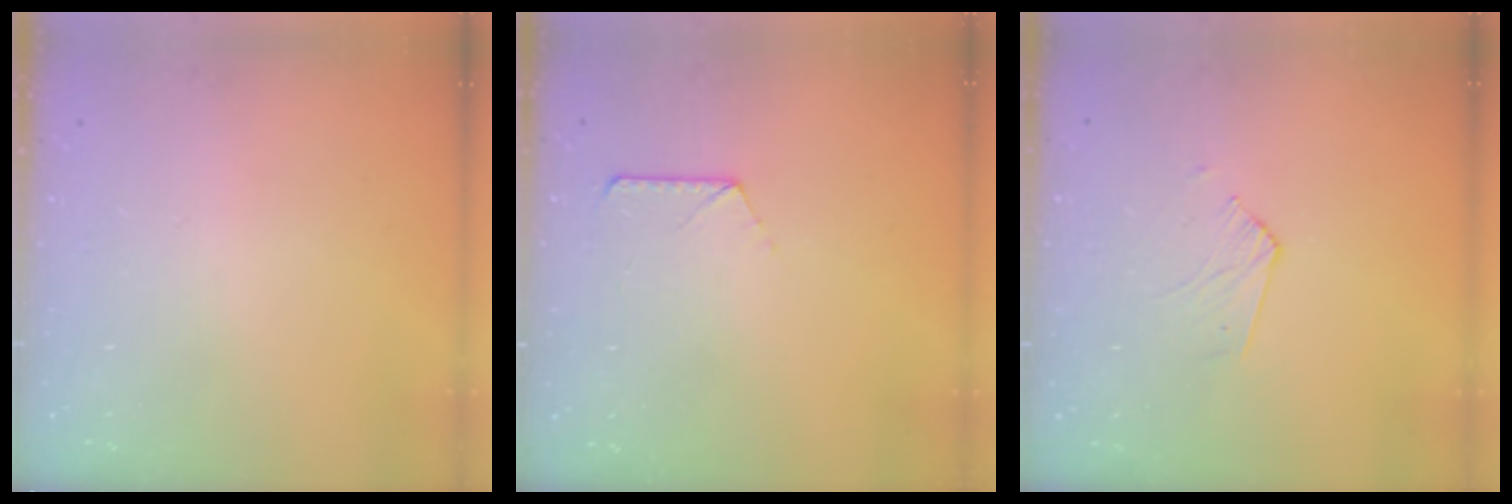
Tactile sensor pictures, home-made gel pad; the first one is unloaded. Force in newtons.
{"total": 6.5, "press": 6.5, "slide": 0.7}
{"total": 2.7, "press": 2.7, "slide": 0.2}